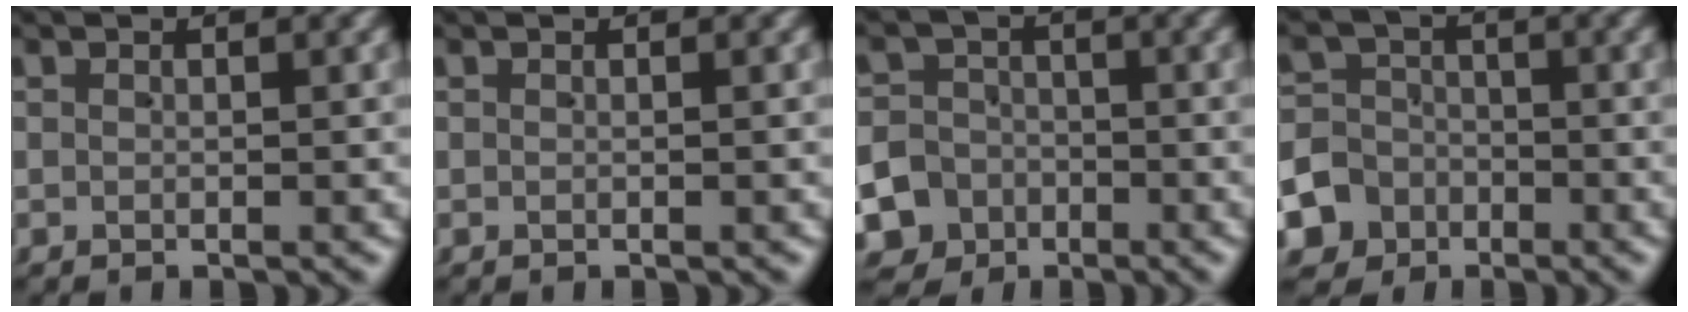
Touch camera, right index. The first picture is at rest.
{"total": 0.0}
{"total": 12.6, "force": [-5.7, 11.0, 2.5], "torque": [-0.063, -0.046, -0.103]}
{"total": 10.4, "force": [-4.8, 9.0, 2.2], "torque": [-0.054, -0.033, -0.087]}